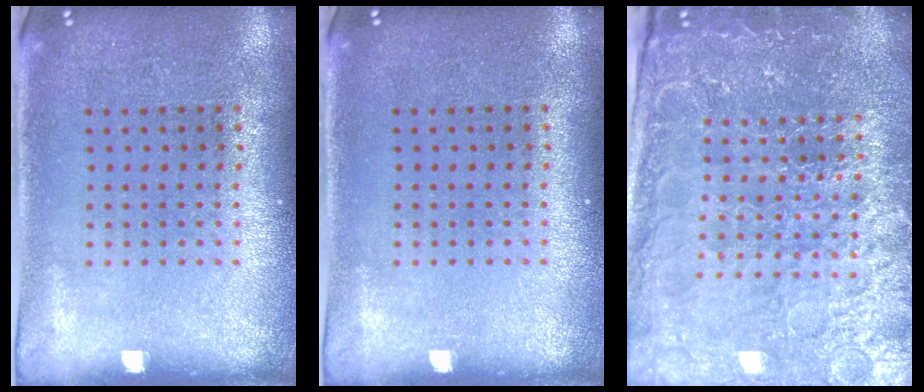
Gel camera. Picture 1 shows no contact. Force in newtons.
{"total": 0.0}
{"total": 5.1, "press": 4.7, "slide": 1.9}